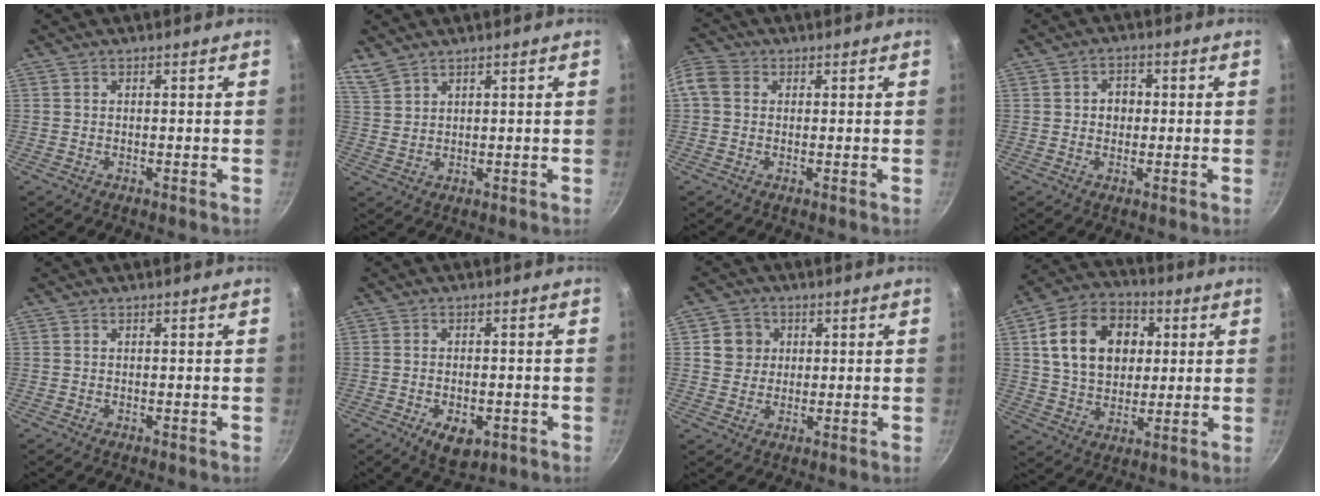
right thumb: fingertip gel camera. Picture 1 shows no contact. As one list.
[{"total": 3.8, "force": [3.3, 1.3, 1.2], "torque": [-0.022, -0.009, 0.076]}, {"total": 7.3, "force": [1.1, 6.0, 4.0], "torque": [-0.094, 0.021, 0.007]}, {"total": 3.8, "force": [0.2, 3.2, 2.0], "torque": [-0.007, 0.006, 0.000]}, {"total": 0.0}, {"total": 6.7, "force": [-2.5, 3.8, 4.9], "torque": [-0.065, 0.007, -0.028]}, {"total": 5.3, "force": [1.2, 5.0, 1.3], "torque": [0.013, 0.004, 0.015]}, {"total": 17.4, "force": [3.9, 12.8, 11.0], "torque": [-0.161, 0.011, 0.061]}]